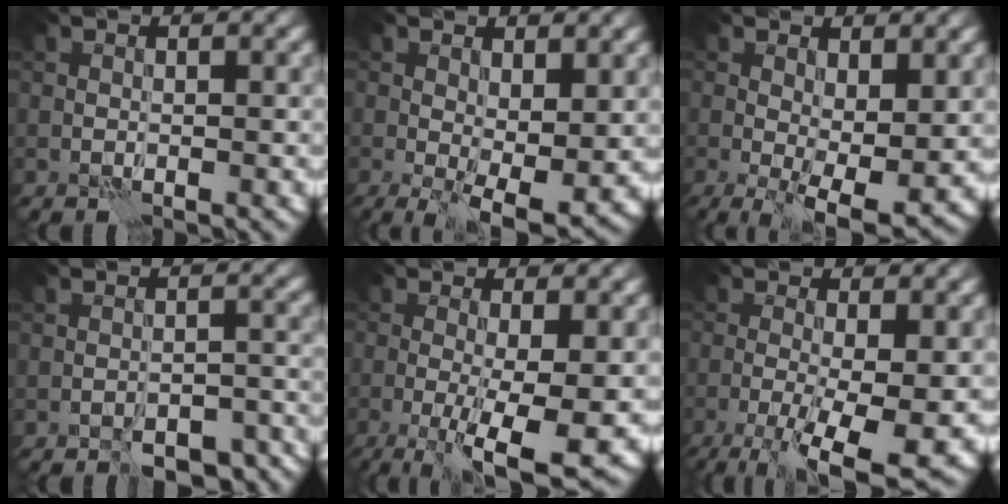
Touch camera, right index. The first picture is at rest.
{"total": 6.5, "force": [-0.7, 2.7, 5.9], "torque": [-0.095, -0.015, -0.003]}
{"total": 7.4, "force": [-0.8, 3.0, 6.7], "torque": [-0.106, -0.015, -0.006]}
{"total": 6.1, "force": [-5.1, 2.5, 2.3], "torque": [-0.015, 0.003, -0.065]}
{"total": 8.6, "force": [-2.7, 1.9, 7.9], "torque": [-0.122, -0.009, -0.040]}
{"total": 9.8, "force": [-3.9, 3.0, 8.5], "torque": [-0.137, -0.014, -0.058]}